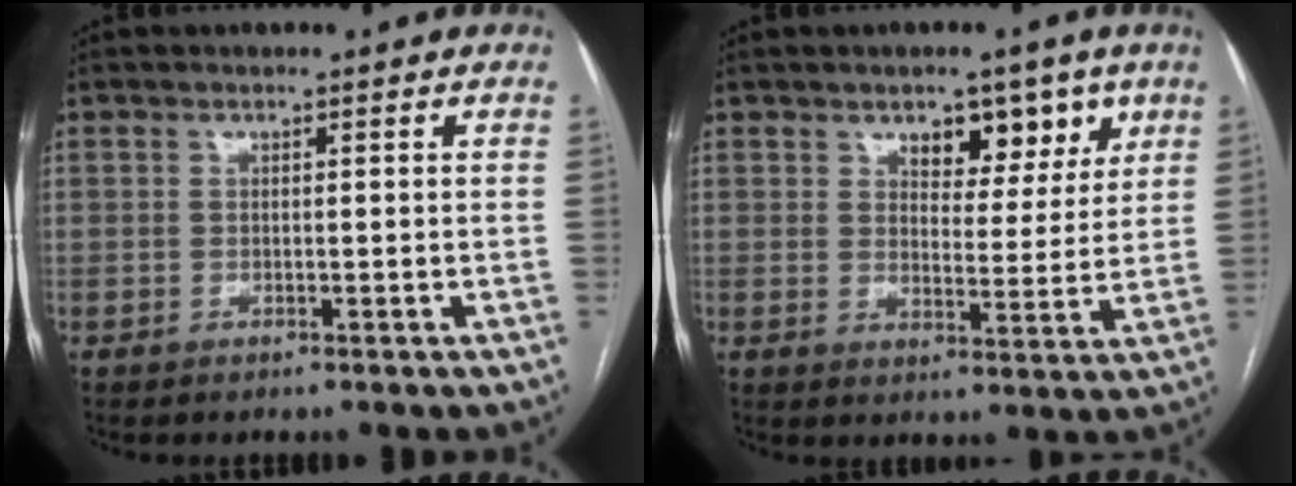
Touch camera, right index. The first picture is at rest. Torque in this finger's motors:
{"motor_torque": [0.36, 0.37, 0.08, 0.03]}